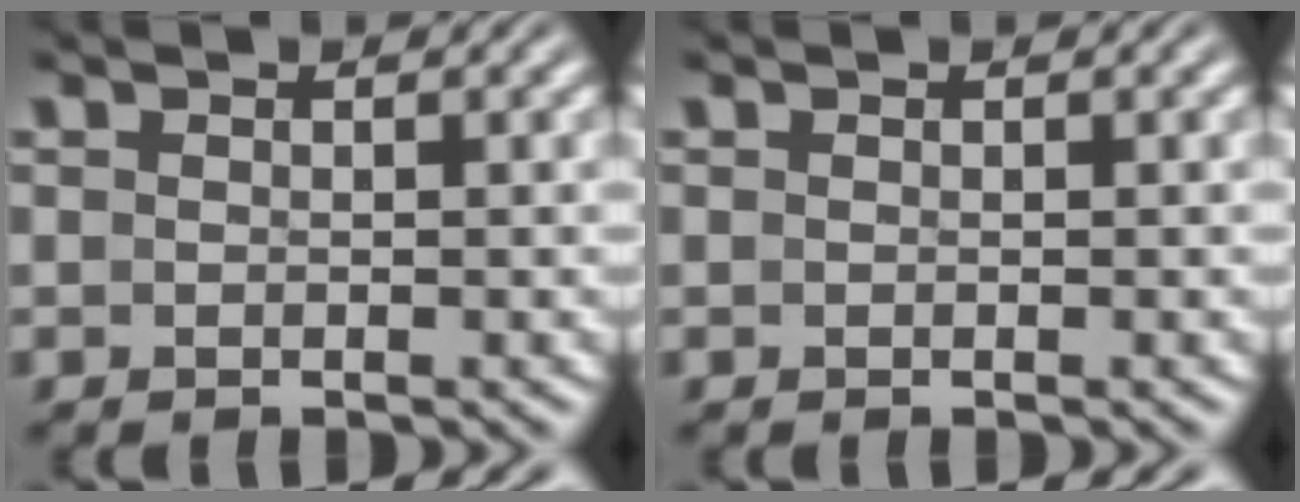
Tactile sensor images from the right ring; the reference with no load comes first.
{"total": 0.0}